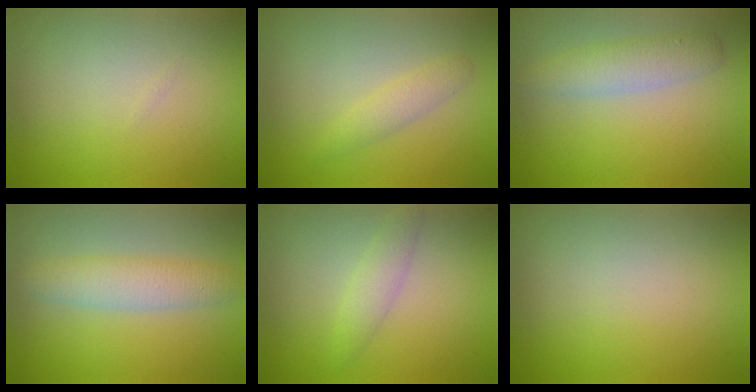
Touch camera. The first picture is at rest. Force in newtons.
{"total": 1.6, "press": 1.6, "slide": 0.1}
{"total": 3.0, "press": 3.0, "slide": 0.1}
{"total": 3.4, "press": 3.4, "slide": 0.1}
{"total": 1.8, "press": 1.8, "slide": 0.0}
{"total": 0.0}